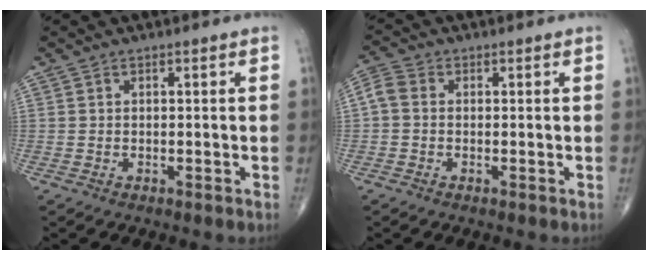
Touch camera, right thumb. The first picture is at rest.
{"total": 3.4, "force": [0.0, 2.6, 2.2], "torque": [-0.050, 0.009, -0.012]}